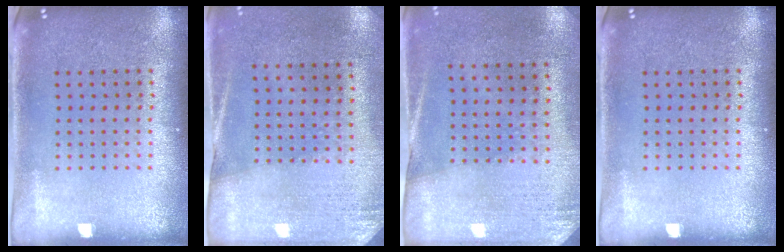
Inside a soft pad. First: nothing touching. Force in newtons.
{"total": 2.7, "press": 2.3, "slide": 1.4}
{"total": 2.7, "press": 2.3, "slide": 1.4}
{"total": 0.0}